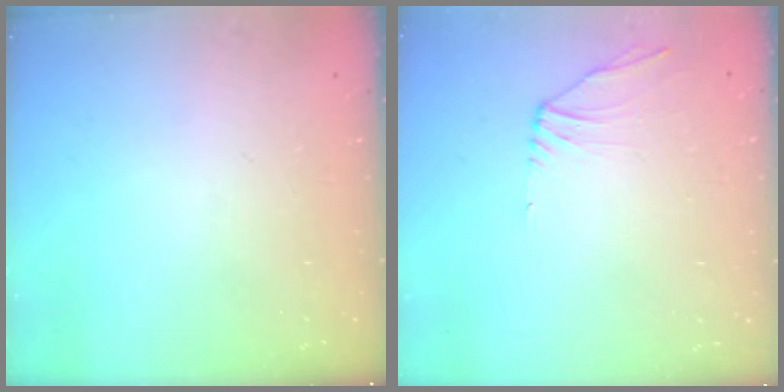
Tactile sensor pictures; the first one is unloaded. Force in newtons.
{"total": 2.3, "press": 2.3, "slide": 0.6}